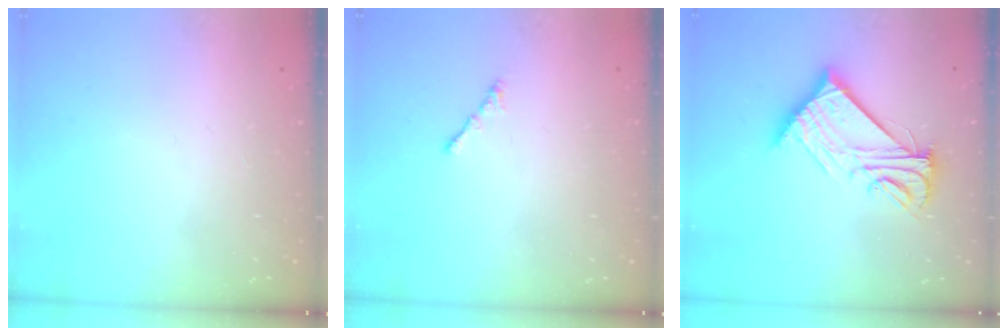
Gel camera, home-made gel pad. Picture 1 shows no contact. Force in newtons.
{"total": 0.0}
{"total": 13.1, "press": 13.1, "slide": 0.7}